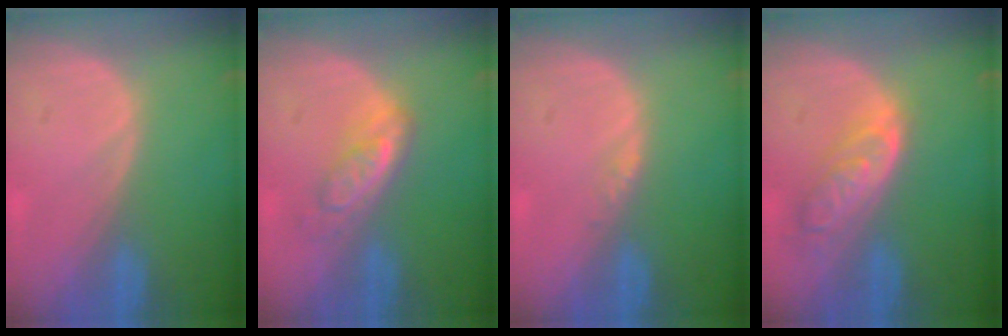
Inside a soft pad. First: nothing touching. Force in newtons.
{"total": 5.0, "press": 4.6, "slide": 2.0}
{"total": 0.8, "press": 0.8, "slide": 0.1}
{"total": 6.3, "press": 5.7, "slide": 2.7}